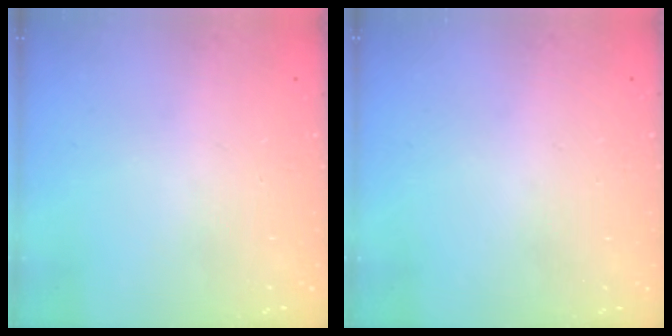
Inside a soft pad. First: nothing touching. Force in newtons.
{"total": 0.0}